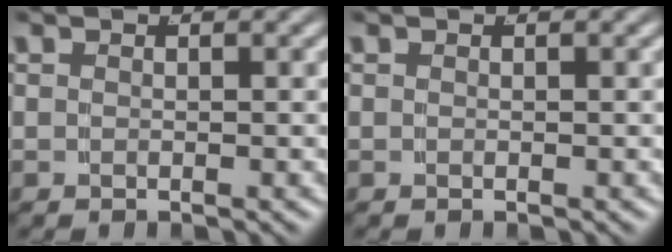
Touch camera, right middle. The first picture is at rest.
{"total": 0.0}